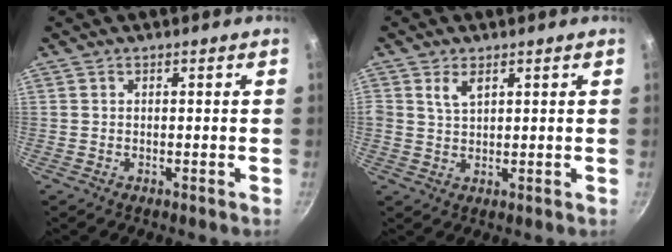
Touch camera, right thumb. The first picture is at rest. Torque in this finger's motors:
{"motor_torque": [-0.04, 0.08, 0.44, 0.26, 0.05]}